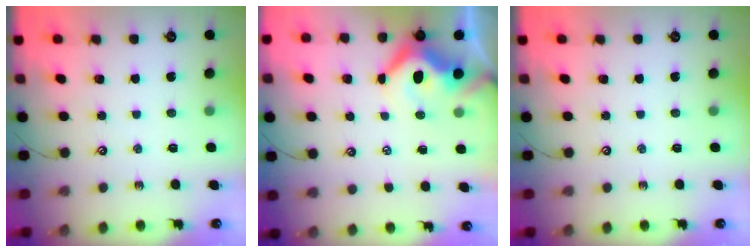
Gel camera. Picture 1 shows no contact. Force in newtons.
{"total": 6.2, "press": 6.0, "slide": 1.5}
{"total": 0.0}